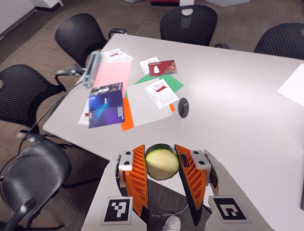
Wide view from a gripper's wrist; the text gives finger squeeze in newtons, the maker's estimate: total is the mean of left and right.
{"total": 10.8, "left": 10.5, "right": 11.1}